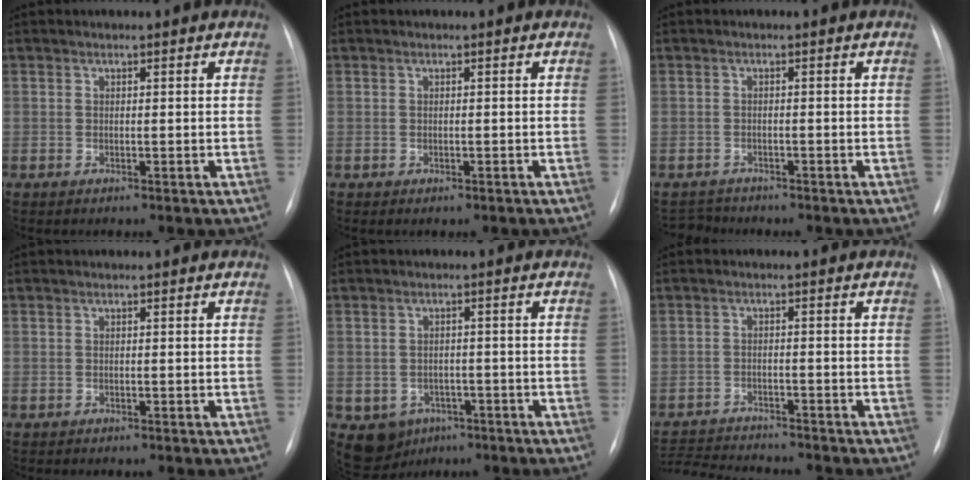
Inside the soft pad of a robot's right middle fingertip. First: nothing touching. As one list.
[{"total": 0.0}, {"total": 2.2, "force": [-2.0, 0.1, -0.8], "torque": [0.014, -0.012, -0.035]}, {"total": 0.0}, {"total": 6.3, "force": [-3.2, 5.2, 1.6], "torque": [-0.035, 0.009, -0.037]}, {"total": 9.2, "force": [-8.9, 0.0, 2.1], "torque": [-0.039, -0.002, -0.145]}]